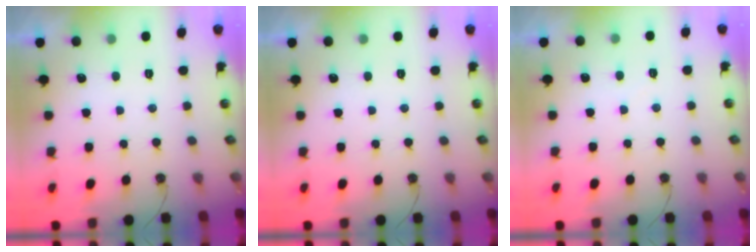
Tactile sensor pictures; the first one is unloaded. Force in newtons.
{"total": 0.0}
{"total": 3.8, "press": 3.8, "slide": 0.4}